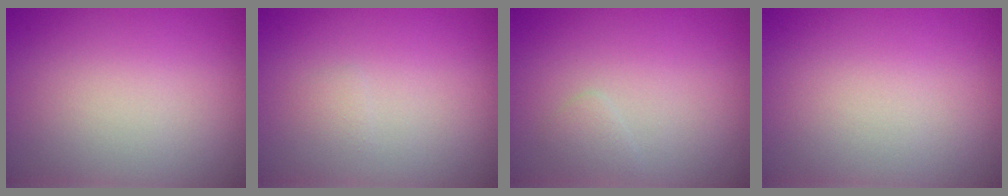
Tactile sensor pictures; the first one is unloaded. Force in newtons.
{"total": 0.6, "press": 0.6, "slide": 0.1}
{"total": 0.8, "press": 0.8, "slide": 0.1}
{"total": 0.0}